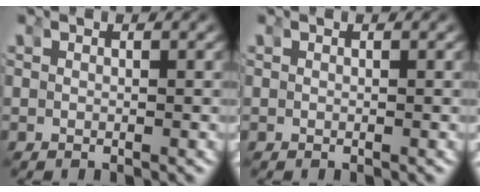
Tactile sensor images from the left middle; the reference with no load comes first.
{"total": 0.0}